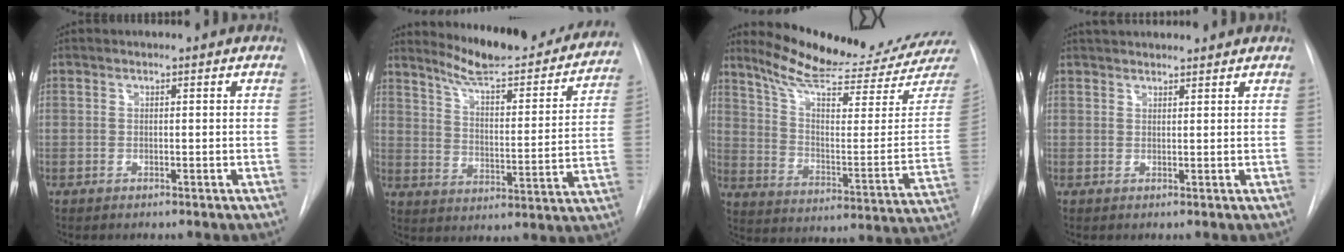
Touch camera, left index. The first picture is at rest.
{"total": 21.7, "force": [19.6, 3.3, 8.7], "torque": [-0.115, -0.053, 0.256]}
{"total": 22.0, "force": [20.6, 0.2, 7.7], "torque": [-0.127, -0.104, 0.284]}
{"total": 6.2, "force": [5.8, 1.1, 2.0], "torque": [-0.030, 0.036, 0.082]}